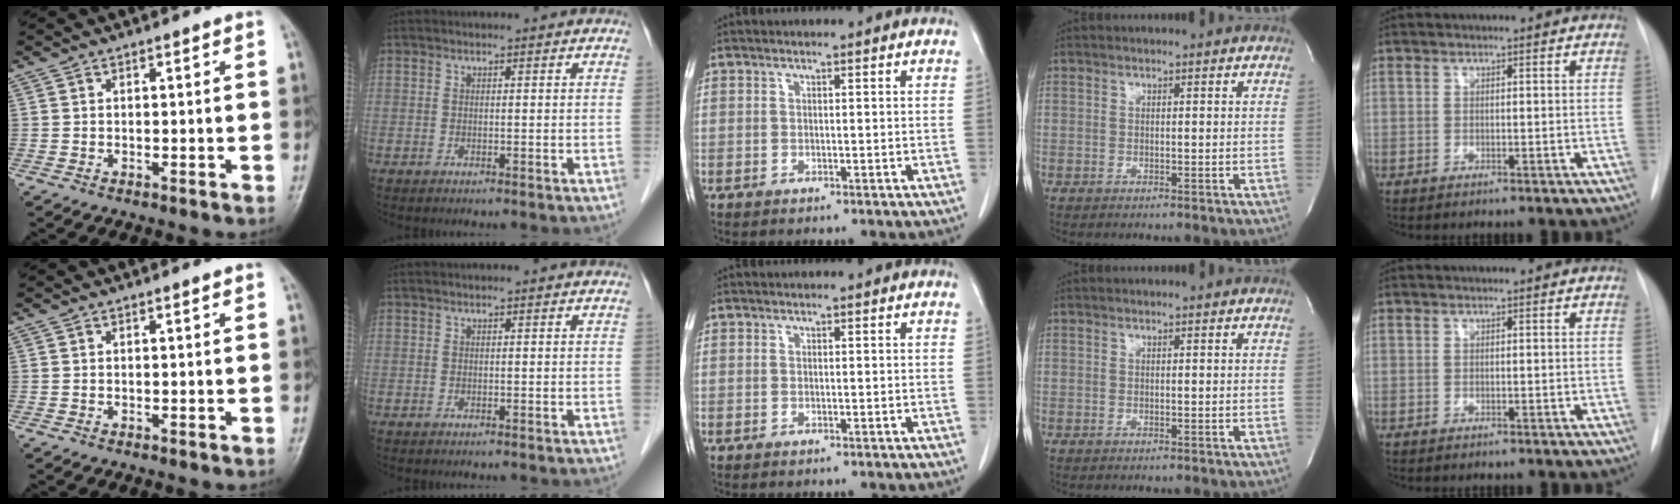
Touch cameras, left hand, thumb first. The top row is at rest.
{}